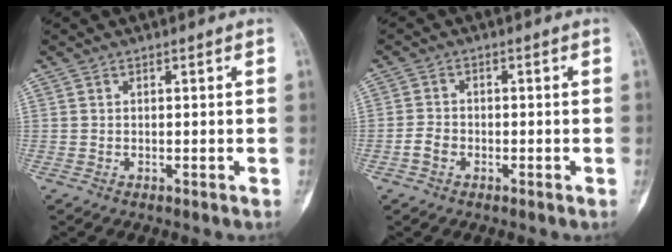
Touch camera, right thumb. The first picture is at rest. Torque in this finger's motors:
{"motor_torque": [0.55, 0.47, 0.19, -0.31, 0.06]}